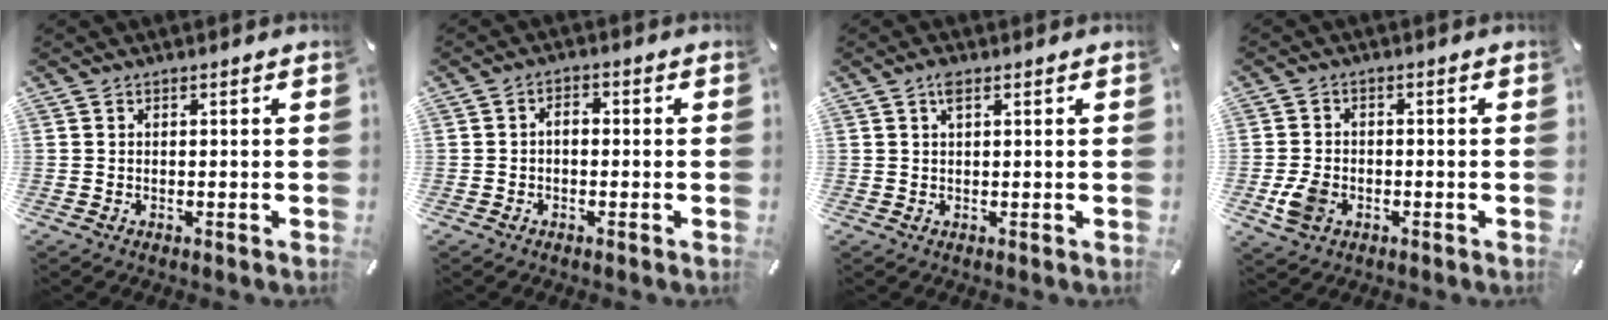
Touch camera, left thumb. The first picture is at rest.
{"total": 2.4, "force": [-0.7, 1.5, 1.8], "torque": [-0.033, 0.011, -0.016]}
{"total": 2.2, "force": [1.0, 0.9, 1.8], "torque": [-0.039, 0.004, 0.017]}
{"total": 5.3, "force": [-1.7, 4.2, 2.7], "torque": [-0.070, 0.003, -0.033]}